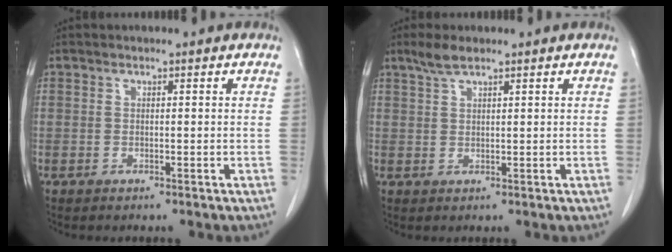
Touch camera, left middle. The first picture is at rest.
{"total": 2.8, "force": [2.2, 0.4, 1.7], "torque": [-0.042, 0.006, 0.045]}